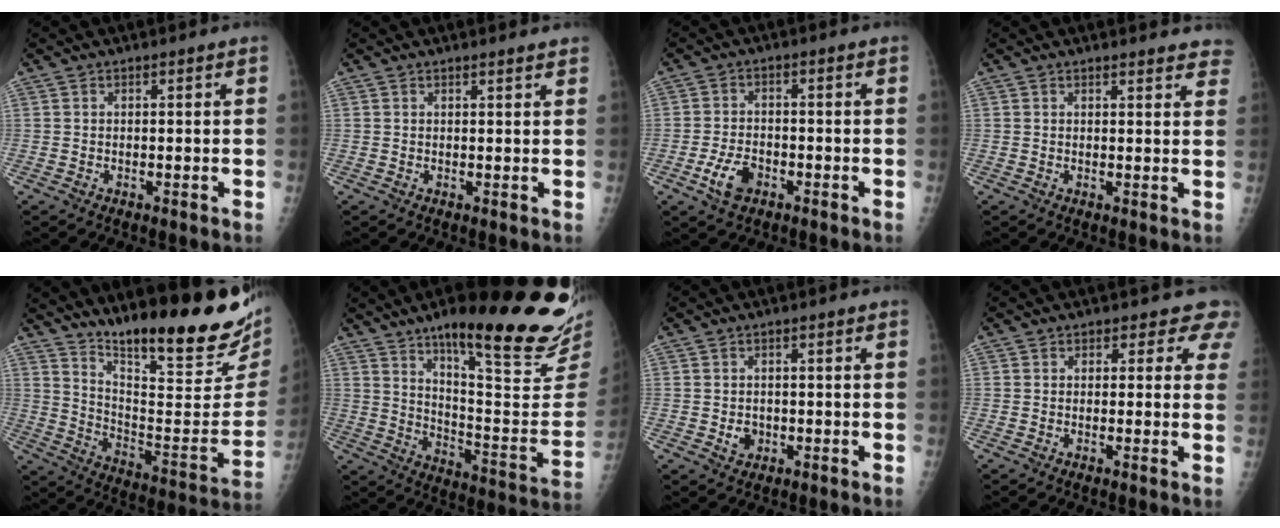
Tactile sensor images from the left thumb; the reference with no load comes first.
{"total": 1.5, "force": [1.4, 0.2, 0.5], "torque": [-0.001, -0.005, 0.018]}
{"total": 5.4, "force": [-2.7, 3.3, 3.4], "torque": [-0.062, 0.013, -0.047]}
{"total": 6.3, "force": [5.9, 1.8, 1.5], "torque": [0.017, -0.023, 0.047]}
{"total": 27.4, "force": [20.0, 5.0, 18.0], "torque": [-0.252, -0.127, 0.301]}
{"total": 28.6, "force": [19.7, 5.5, 19.9], "torque": [-0.251, -0.107, 0.284]}
{"total": 2.4, "force": [-0.5, 2.1, 1.1], "torque": [-0.006, 0.002, 0.000]}
{"total": 4.2, "force": [3.3, 2.5, 0.3], "torque": [0.036, -0.014, 0.014]}